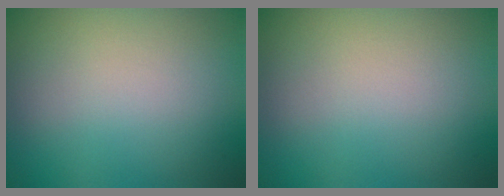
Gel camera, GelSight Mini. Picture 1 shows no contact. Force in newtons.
{"total": 0.0}